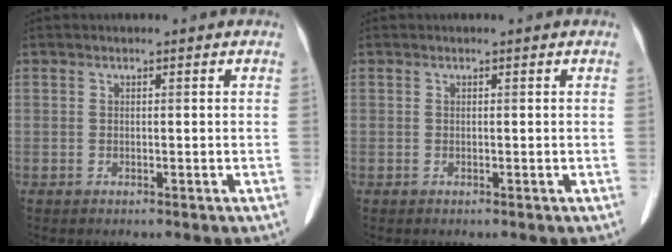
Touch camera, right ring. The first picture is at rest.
{"total": 0.0}